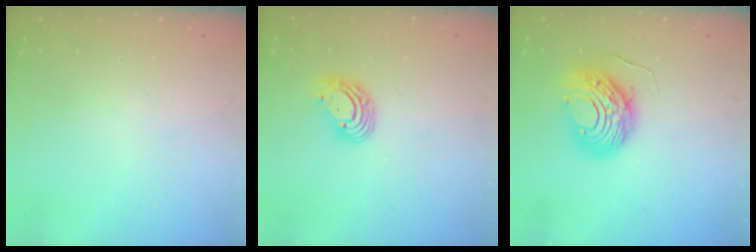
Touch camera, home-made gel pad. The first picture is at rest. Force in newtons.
{"total": 8.8, "press": 8.6, "slide": 1.7}
{"total": 11.1, "press": 11.0, "slide": 1.0}